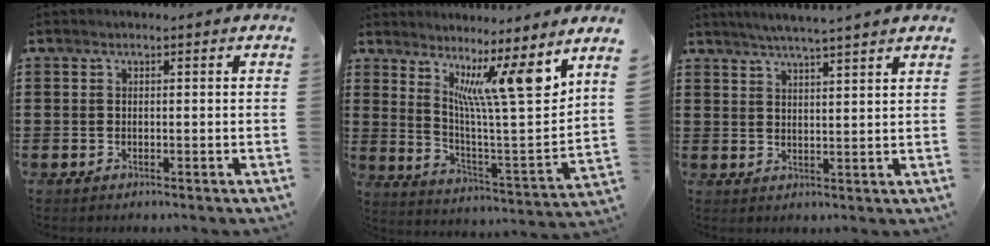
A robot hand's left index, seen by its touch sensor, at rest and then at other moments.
{"total": 10.0, "force": [6.3, -0.5, 7.8], "torque": [-0.138, -0.053, 0.092]}
{"total": 3.5, "force": [3.2, -0.8, 1.2], "torque": [-0.034, -0.014, 0.055]}